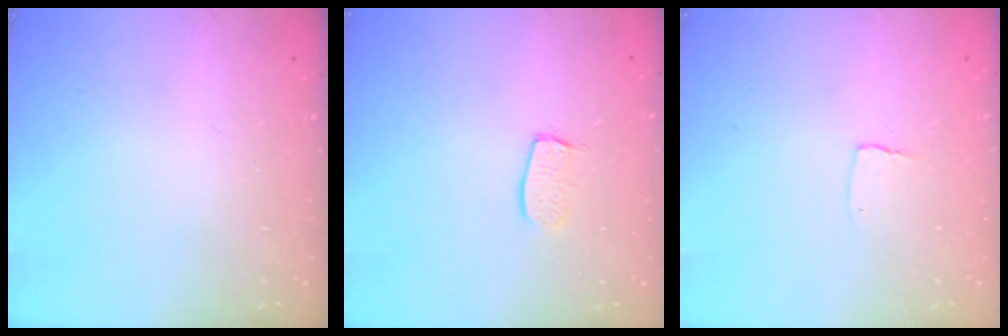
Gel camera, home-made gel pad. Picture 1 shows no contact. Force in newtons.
{"total": 6.4, "press": 6.4, "slide": 0.1}
{"total": 2.7, "press": 2.7, "slide": 0.2}